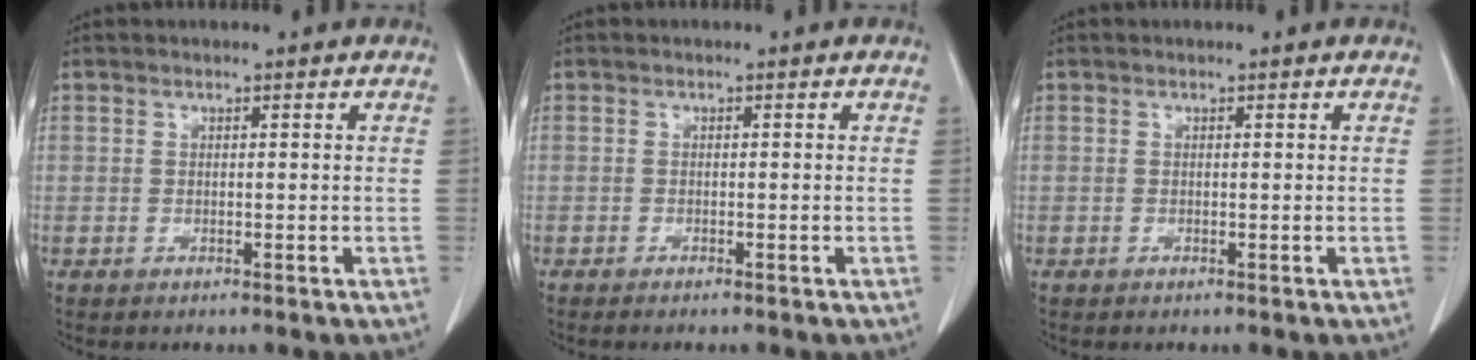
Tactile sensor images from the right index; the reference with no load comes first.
{"total": 1.4, "force": [-1.2, 0.1, 0.8], "torque": [-0.016, -0.003, -0.014]}
{"total": 0.0}